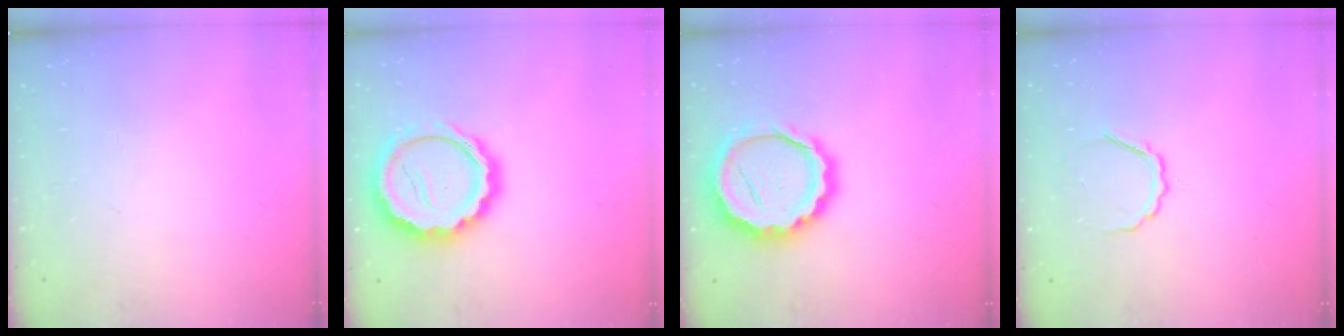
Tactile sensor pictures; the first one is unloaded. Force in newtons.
{"total": 17.4, "press": 17.1, "slide": 3.4}
{"total": 16.2, "press": 15.8, "slide": 3.6}
{"total": 4.1, "press": 4.0, "slide": 0.5}